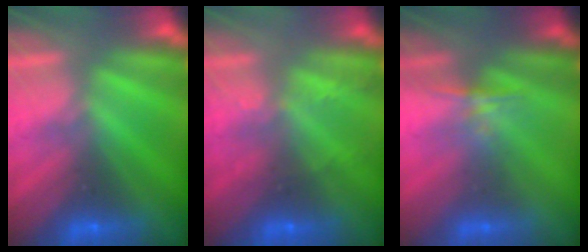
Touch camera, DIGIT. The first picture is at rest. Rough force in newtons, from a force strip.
{"total": 2.1}
{"total": 1.6}